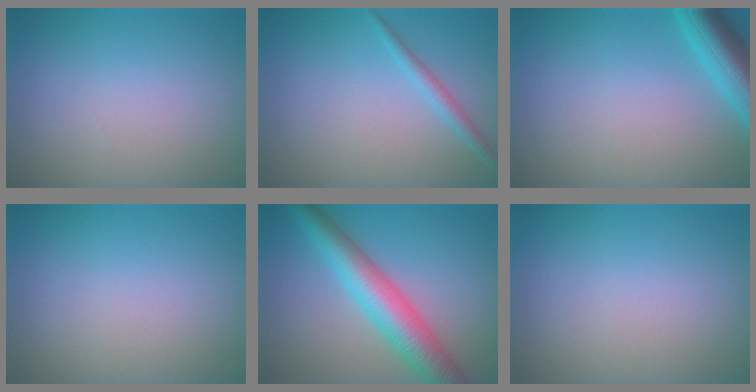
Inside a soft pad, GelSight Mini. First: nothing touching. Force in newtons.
{"total": 1.5, "press": 1.5, "slide": 0.1}
{"total": 5.5, "press": 5.5, "slide": 0.3}
{"total": 0.0}
{"total": 6.4, "press": 6.4, "slide": 0.2}
{"total": 0.0}